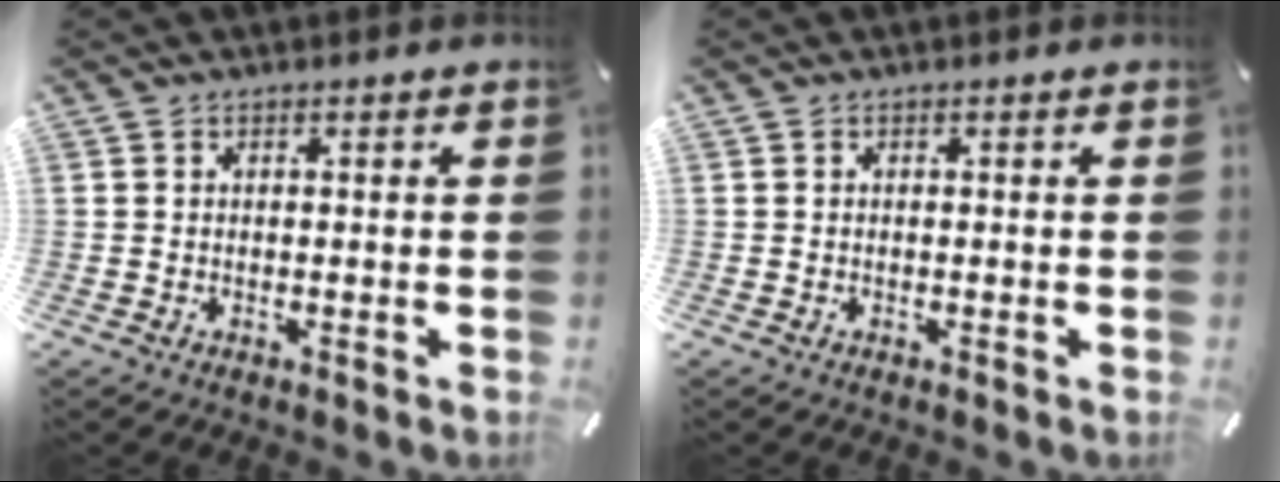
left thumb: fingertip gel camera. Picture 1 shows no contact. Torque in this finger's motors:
{"motor_torque": [0.02, 0.01, -0.03, 0.03, 0.00]}